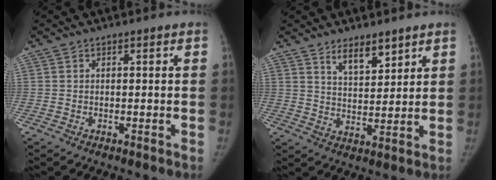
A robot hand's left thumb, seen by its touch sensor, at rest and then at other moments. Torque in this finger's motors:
{"motor_torque": [0.02, -0.16, 0.57, -0.33, 0.01]}